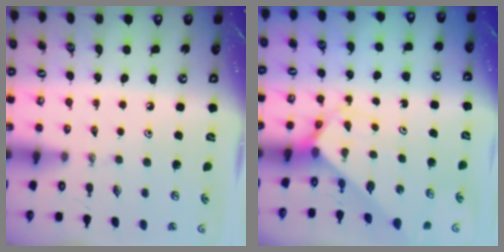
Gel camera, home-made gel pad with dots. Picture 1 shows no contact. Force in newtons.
{"total": 2.6, "press": 2.6, "slide": 0.2}